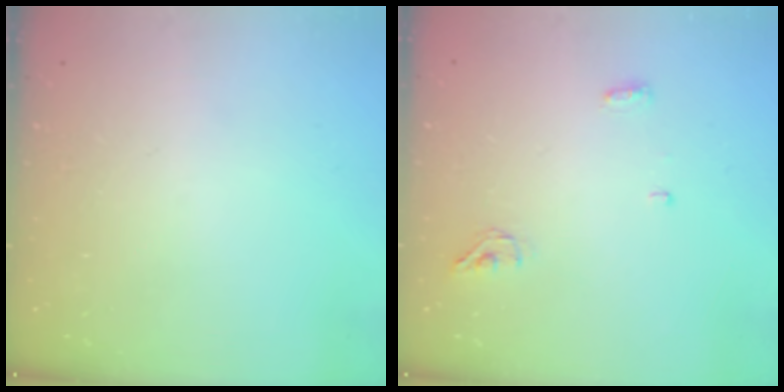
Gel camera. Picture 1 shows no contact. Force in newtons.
{"total": 4.3, "press": 4.0, "slide": 1.4}